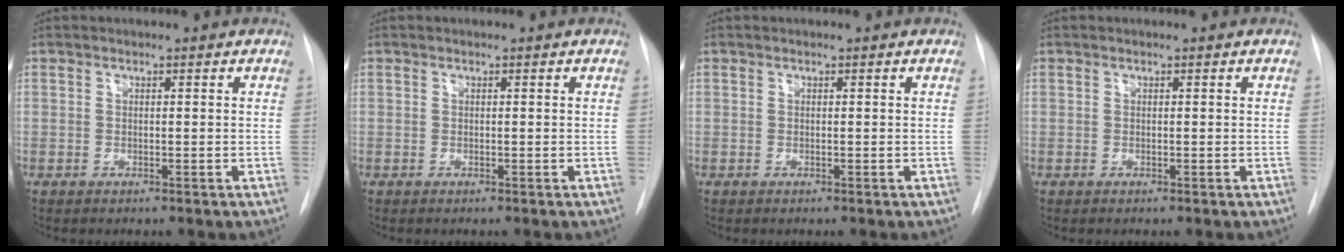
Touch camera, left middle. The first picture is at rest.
{"total": 0.0}
{"total": 0.0}
{"total": 0.0}